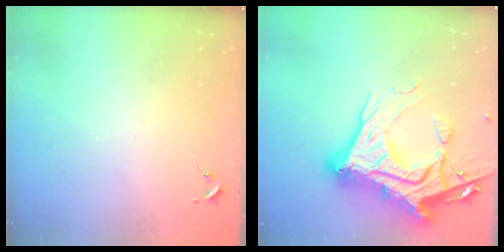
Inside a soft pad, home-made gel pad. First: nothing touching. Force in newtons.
{"total": 30.6, "press": 30.4, "slide": 2.9}